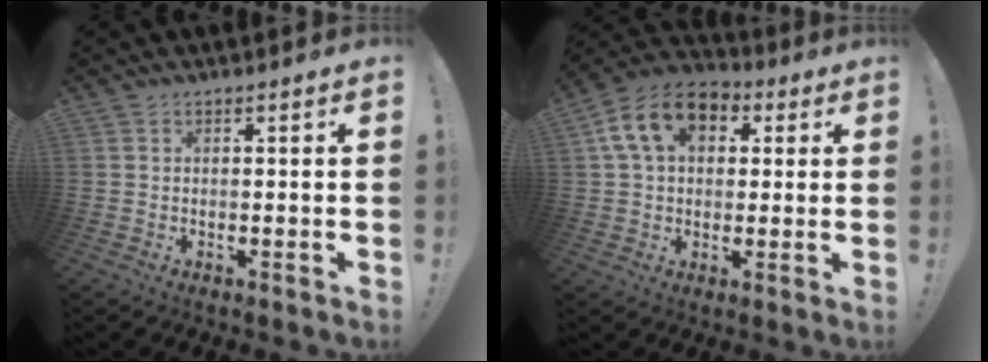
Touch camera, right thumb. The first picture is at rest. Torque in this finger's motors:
{"motor_torque": [0.95, 1.73, 0.74, -0.42, 0.06]}